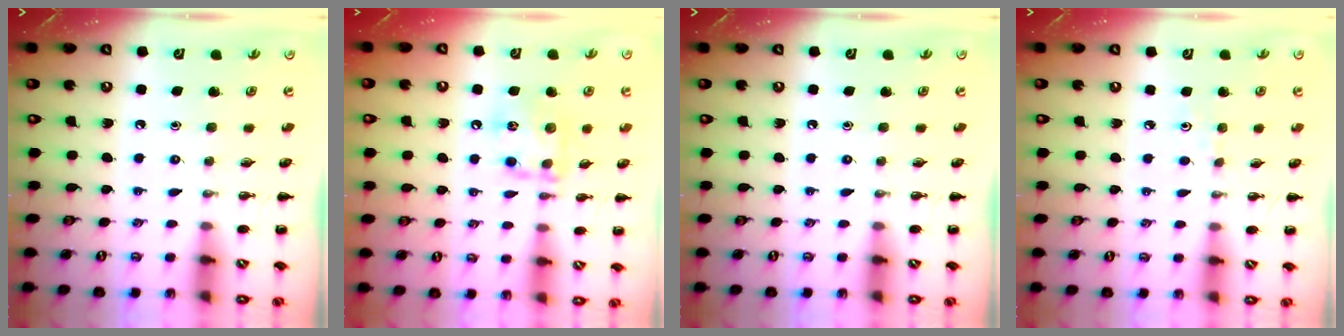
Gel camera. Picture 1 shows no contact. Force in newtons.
{"total": 12.4, "press": 12.4, "slide": 1.2}
{"total": 0.0}
{"total": 3.2, "press": 3.0, "slide": 1.2}